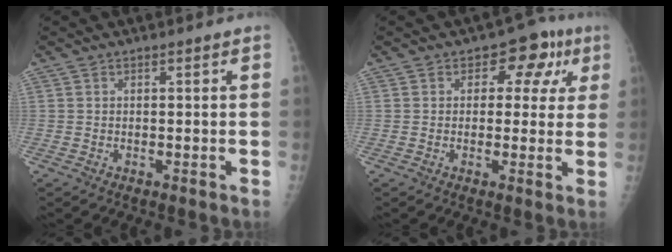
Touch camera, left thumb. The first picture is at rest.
{"total": 8.0, "force": [2.6, 5.5, 5.2], "torque": [-0.010, 0.005, 0.021]}